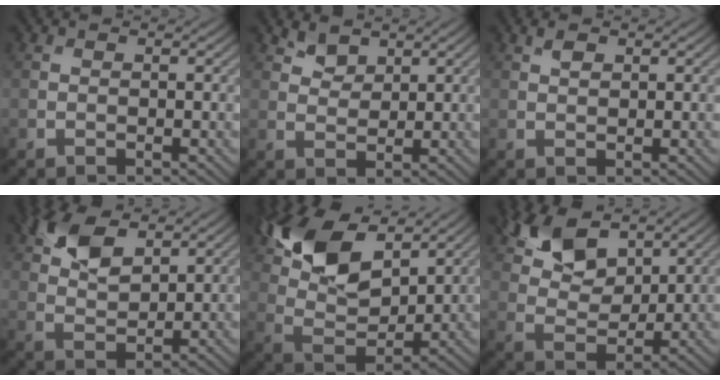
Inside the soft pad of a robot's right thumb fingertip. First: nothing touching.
{"total": 2.5, "force": [1.9, 1.4, 0.9], "torque": [-0.021, -0.005, 0.042]}
{"total": 1.3, "force": [0.7, 0.6, 0.8], "torque": [-0.019, 0.001, 0.015]}
{"total": 7.2, "force": [4.1, 3.5, 4.8], "torque": [-0.109, 0.006, 0.080]}
{"total": 13.9, "force": [7.7, 6.6, 9.5], "torque": [-0.210, 0.018, 0.148]}
{"total": 9.2, "force": [5.7, 4.9, 5.3], "torque": [-0.125, 0.005, 0.108]}